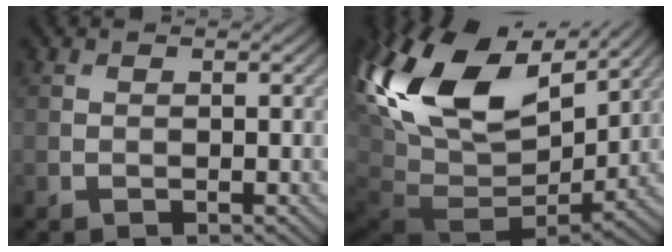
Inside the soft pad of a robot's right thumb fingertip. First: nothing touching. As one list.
[{"total": 20.4, "force": [6.2, 12.7, 14.7], "torque": [-0.303, 0.011, 0.142]}]